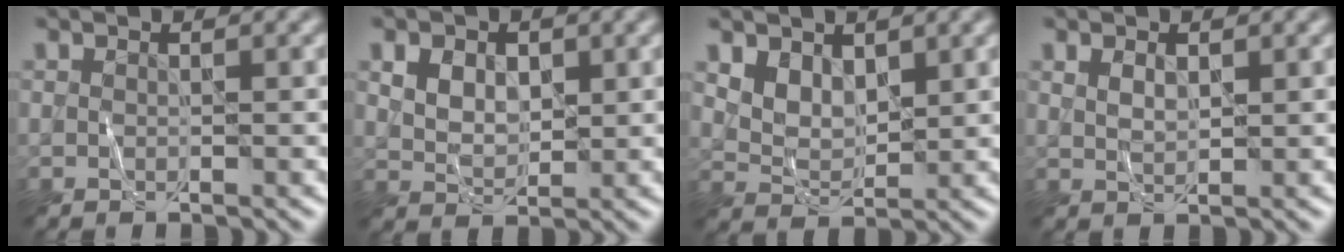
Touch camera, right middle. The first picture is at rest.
{"total": 3.8, "force": [1.5, 2.6, 2.3], "torque": [-0.048, 0.005, 0.026]}
{"total": 3.1, "force": [1.8, 2.0, 1.7], "torque": [-0.042, -0.012, 0.038]}
{"total": 1.5, "force": [0.7, 0.8, 1.0], "torque": [-0.021, -0.001, 0.019]}